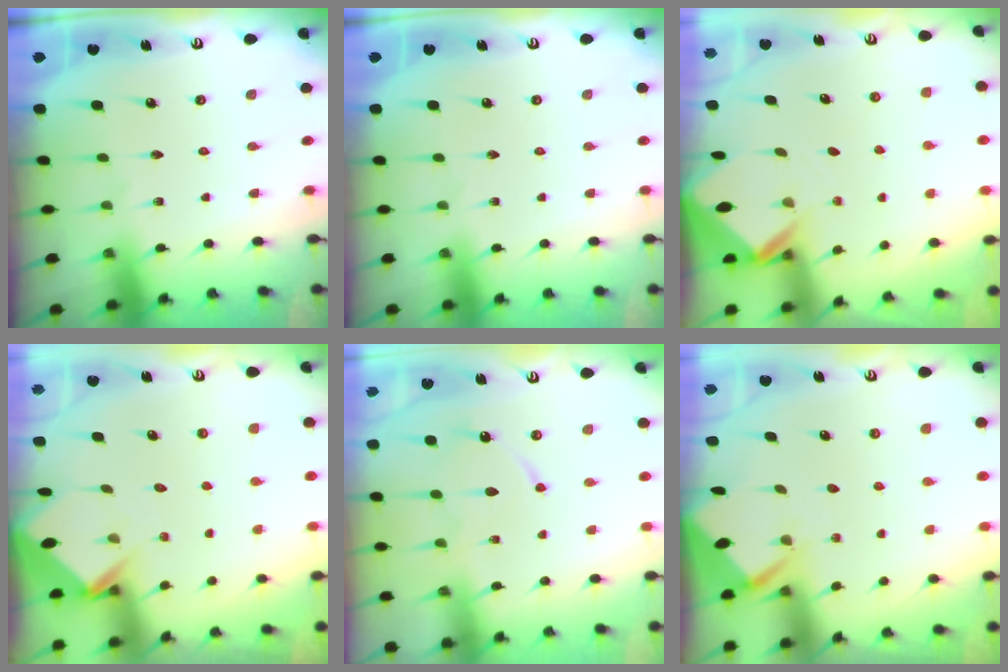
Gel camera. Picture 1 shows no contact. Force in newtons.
{"total": 0.0}
{"total": 2.9, "press": 2.9, "slide": 0.2}
{"total": 3.9, "press": 3.9, "slide": 0.3}
{"total": 9.3, "press": 9.2, "slide": 0.7}
{"total": 2.6, "press": 2.6, "slide": 0.4}